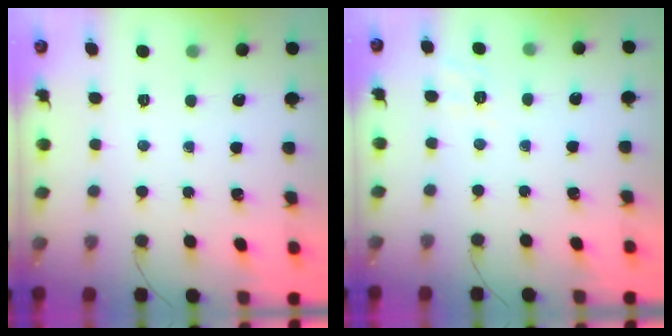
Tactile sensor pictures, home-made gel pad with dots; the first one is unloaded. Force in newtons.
{"total": 2.3, "press": 1.6, "slide": 1.7}